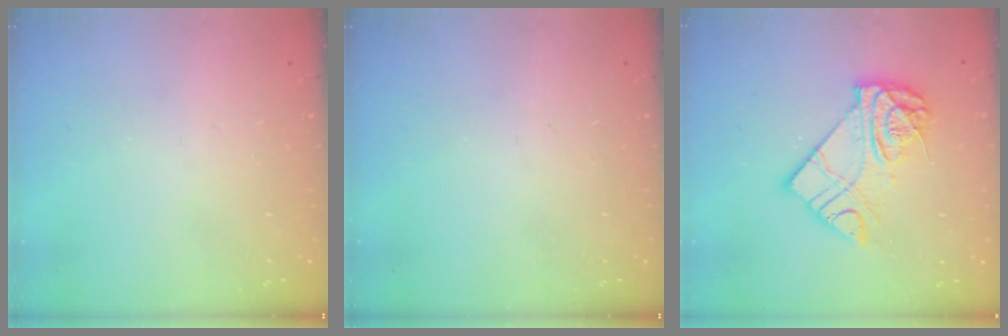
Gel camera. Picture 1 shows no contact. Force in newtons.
{"total": 0.0}
{"total": 13.6, "press": 13.6, "slide": 1.1}